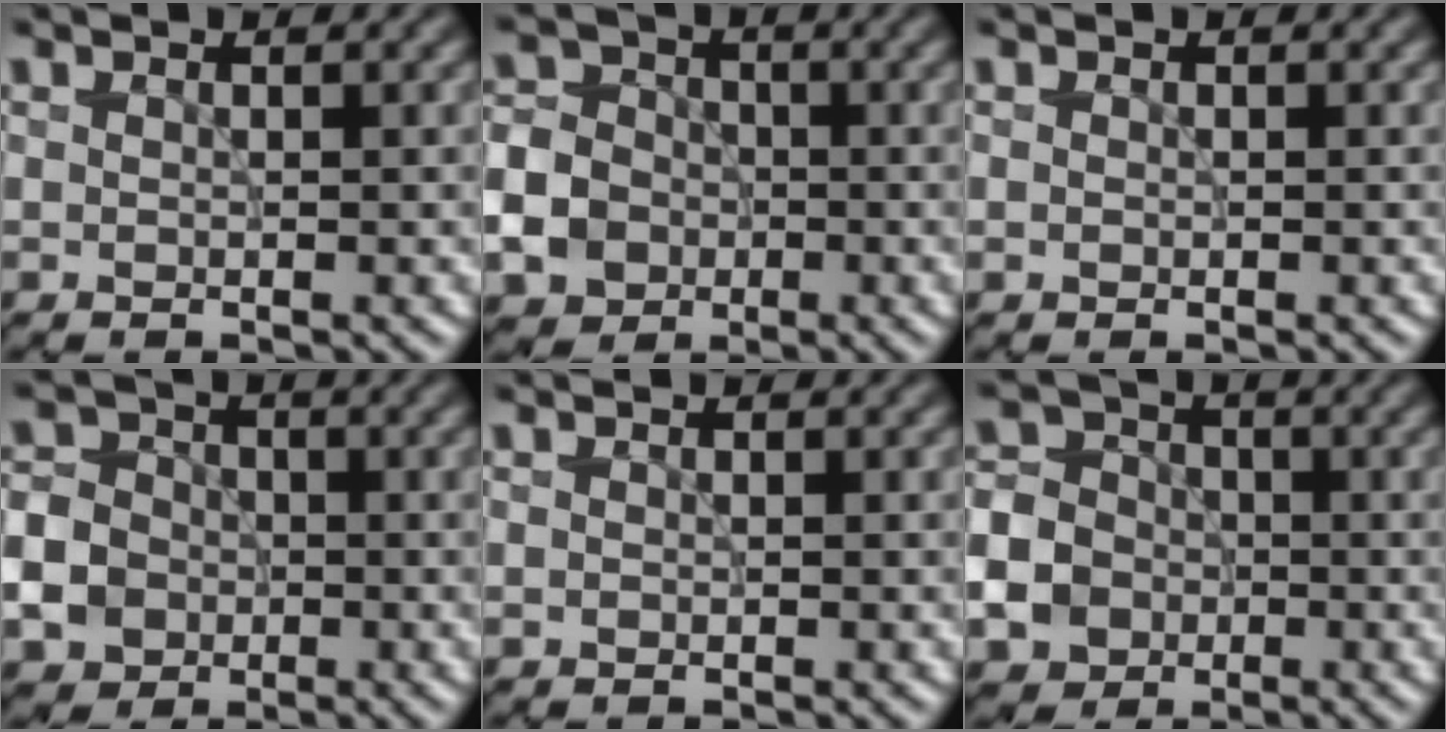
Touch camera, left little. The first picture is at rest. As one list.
[{"total": 9.3, "force": [-3.6, 8.0, 3.1], "torque": [-0.073, -0.032, -0.087]}, {"total": 0.0}, {"total": 10.1, "force": [-3.9, 8.8, 3.0], "torque": [-0.073, -0.025, -0.096]}, {"total": 0.0}, {"total": 11.3, "force": [-4.8, 9.7, 3.2], "torque": [-0.082, -0.035, -0.108]}]